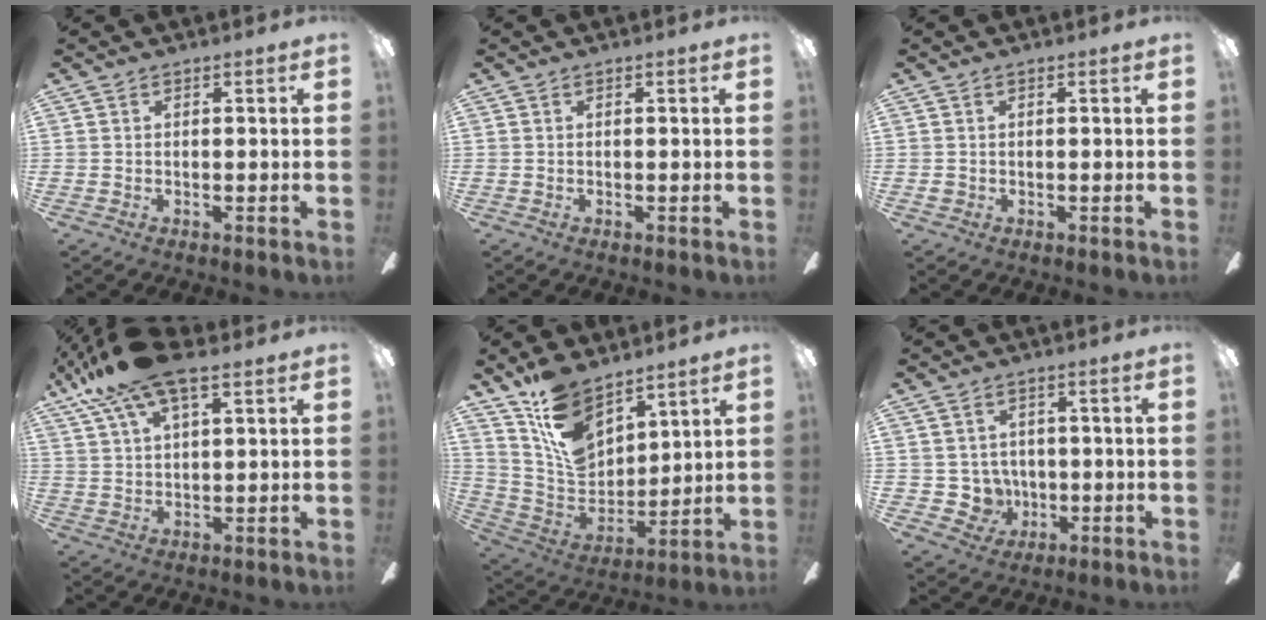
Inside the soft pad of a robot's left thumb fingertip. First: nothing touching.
{"total": 0.0}
{"total": 0.8, "force": [0.0, 0.8, 0.4], "torque": [-0.006, 0.006, -0.001]}
{"total": 13.5, "force": [9.6, 3.9, 8.7], "torque": [-0.180, -0.028, 0.172]}
{"total": 14.7, "force": [9.8, 8.0, 7.4], "torque": [-0.143, -0.052, 0.192]}
{"total": 5.7, "force": [0.5, 5.5, 1.3], "torque": [-0.030, -0.003, 0.015]}